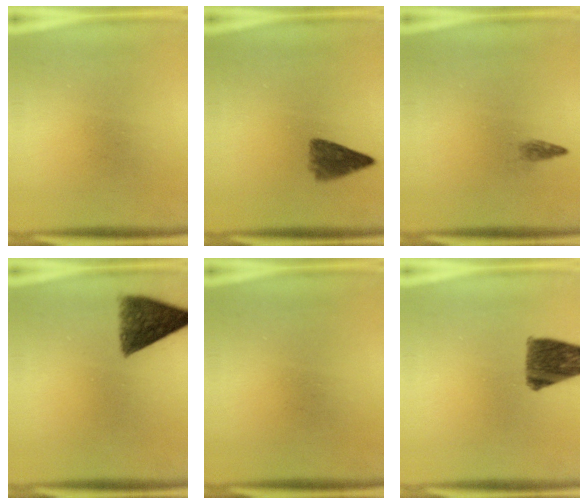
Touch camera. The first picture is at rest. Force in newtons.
{"total": 4.2}
{"total": 1.0}
{"total": 8.2}
{"total": 0.0}
{"total": 9.8}